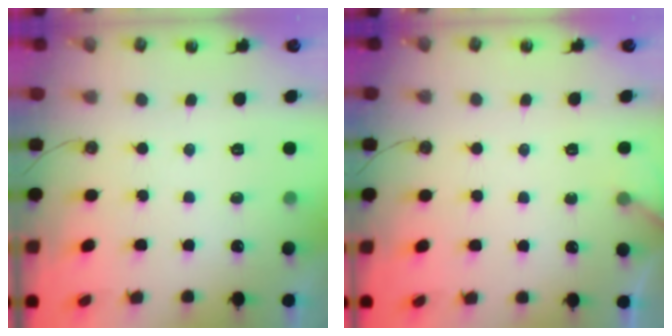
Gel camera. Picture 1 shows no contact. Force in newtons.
{"total": 3.5, "press": 3.5, "slide": 0.4}